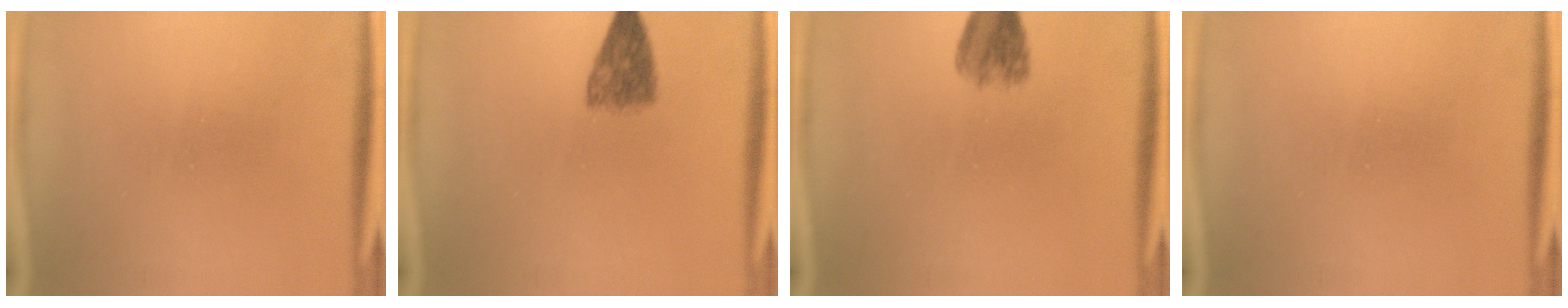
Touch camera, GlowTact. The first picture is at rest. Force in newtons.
{"total": 4.1}
{"total": 3.5}
{"total": 0.0}